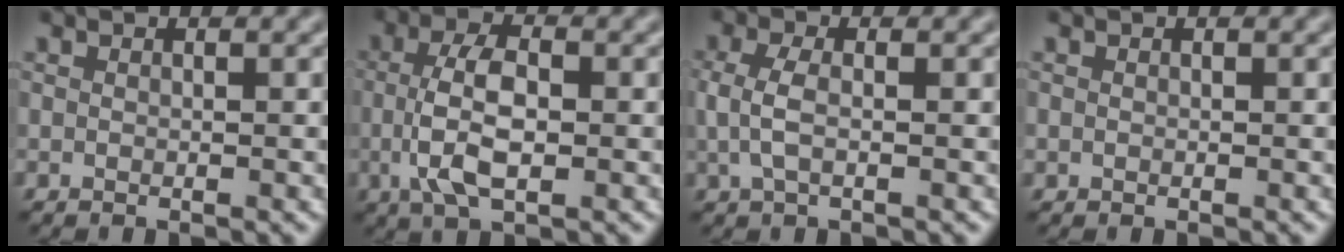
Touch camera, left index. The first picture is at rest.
{"total": 5.3, "force": [-0.8, 2.2, 4.7], "torque": [-0.100, 0.003, -0.018]}
{"total": 2.5, "force": [-0.1, 1.1, 2.2], "torque": [-0.056, 0.001, -0.004]}
{"total": 0.0}